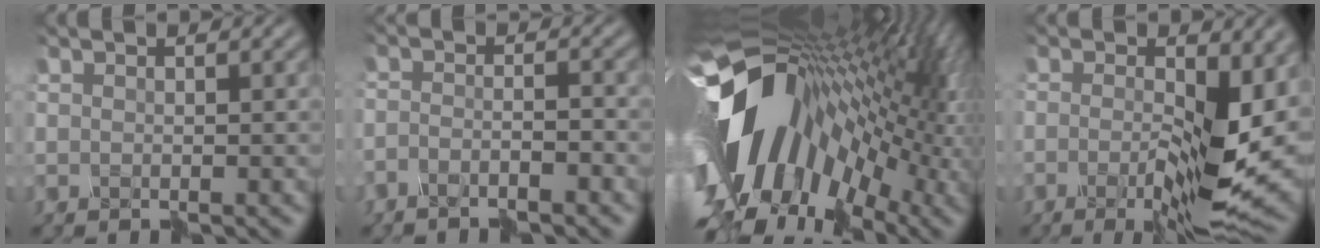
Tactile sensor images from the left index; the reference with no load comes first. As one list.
[{"total": 3.7, "force": [-3.6, -0.2, 0.8], "torque": [-0.013, 0.003, -0.054]}, {"total": 15.6, "force": [-1.1, 8.7, 12.9], "torque": [-0.219, -0.007, -0.015]}, {"total": 11.0, "force": [-2.4, 3.9, 10.0], "torque": [-0.167, 0.002, -0.042]}]